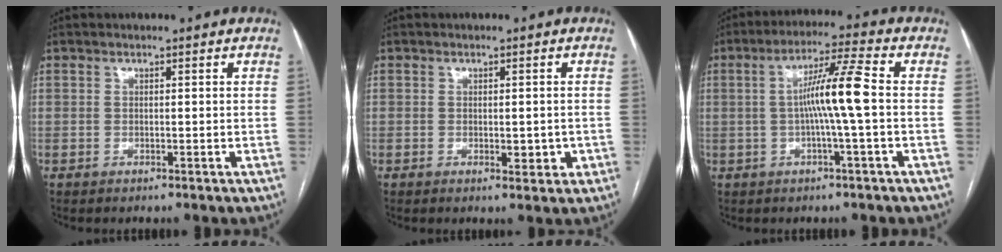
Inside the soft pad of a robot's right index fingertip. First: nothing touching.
{"total": 2.7, "force": [-0.6, 1.2, 2.3], "torque": [-0.028, -0.002, -0.002]}
{"total": 8.3, "force": [-0.3, -0.8, 8.2], "torque": [-0.149, 0.013, -0.008]}